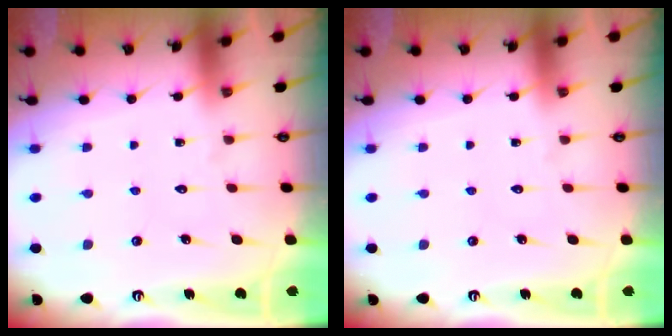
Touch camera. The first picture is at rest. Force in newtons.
{"total": 0.0}